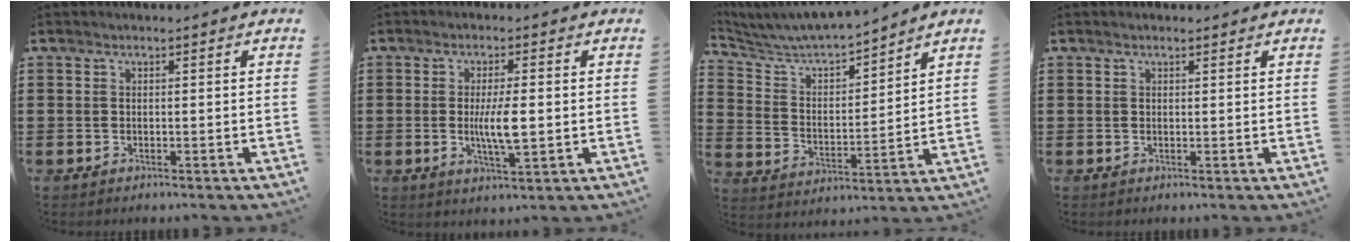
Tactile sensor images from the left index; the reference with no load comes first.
{"total": 5.8, "force": [-0.2, 1.2, 5.7], "torque": [-0.115, -0.005, -0.010]}
{"total": 5.5, "force": [5.3, 0.7, 1.5], "torque": [-0.056, -0.039, 0.084]}
{"total": 0.6, "force": [0.5, 0.1, 0.4], "torque": [-0.007, 0.001, 0.010]}